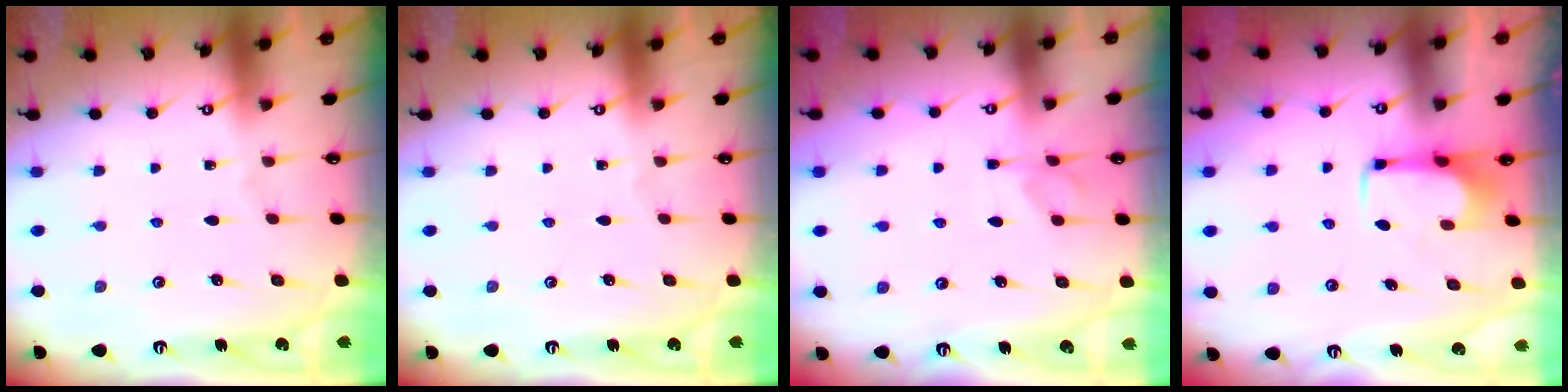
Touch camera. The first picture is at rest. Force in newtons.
{"total": 0.0}
{"total": 1.9, "press": 1.7, "slide": 0.8}
{"total": 2.0, "press": 2.0, "slide": 0.2}